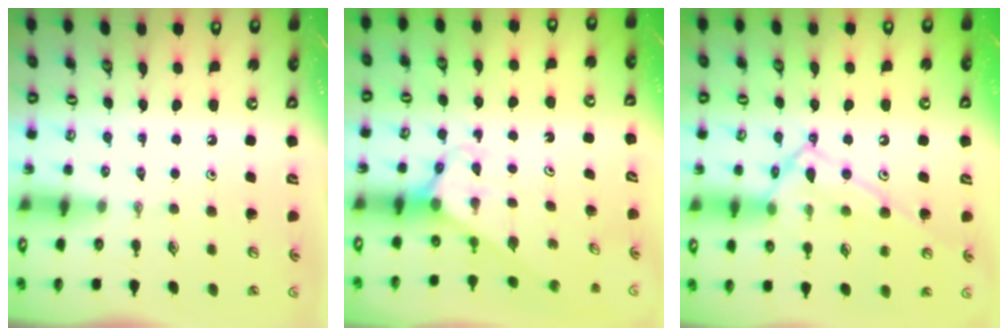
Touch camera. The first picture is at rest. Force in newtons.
{"total": 3.0, "press": 3.0, "slide": 0.2}
{"total": 14.6, "press": 14.6, "slide": 0.8}